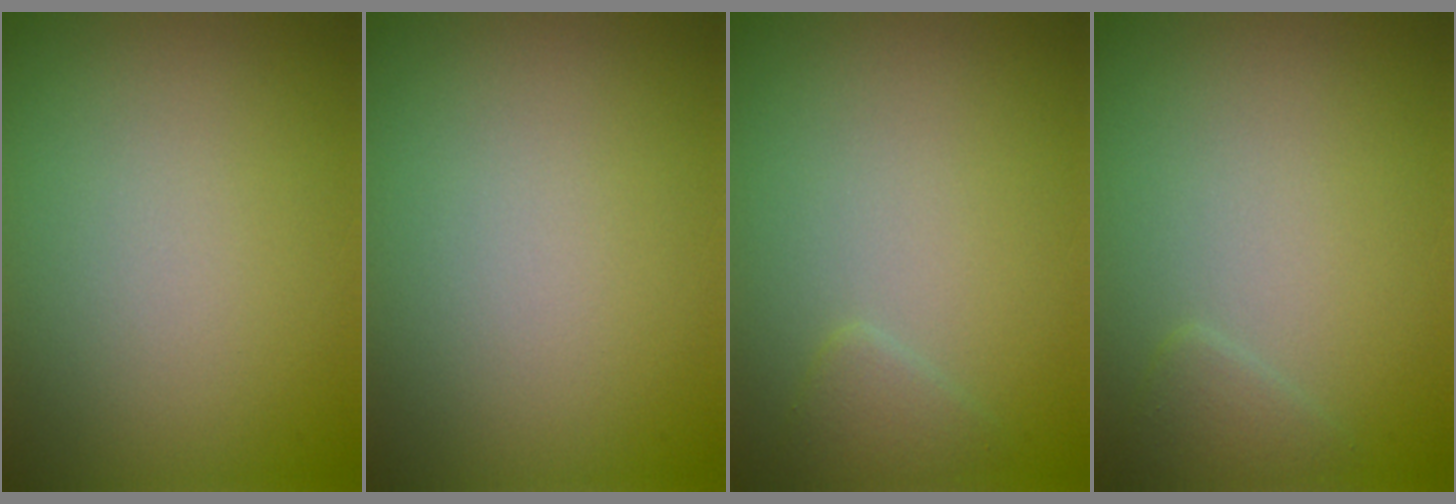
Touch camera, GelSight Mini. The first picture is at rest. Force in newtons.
{"total": 0.0}
{"total": 1.3, "press": 1.3, "slide": 0.1}
{"total": 1.2, "press": 1.2, "slide": 0.1}